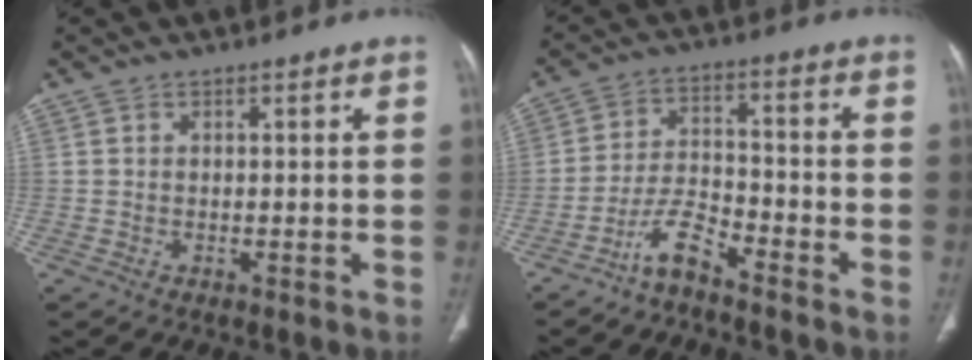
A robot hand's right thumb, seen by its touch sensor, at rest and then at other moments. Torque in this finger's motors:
{"motor_torque": [1.35, -0.08, 0.86, -0.75, 0.21]}